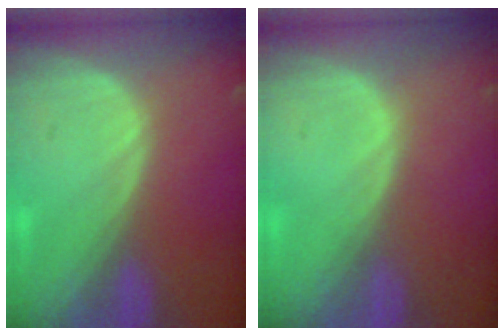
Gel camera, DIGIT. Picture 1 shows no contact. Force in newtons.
{"total": 0.0}